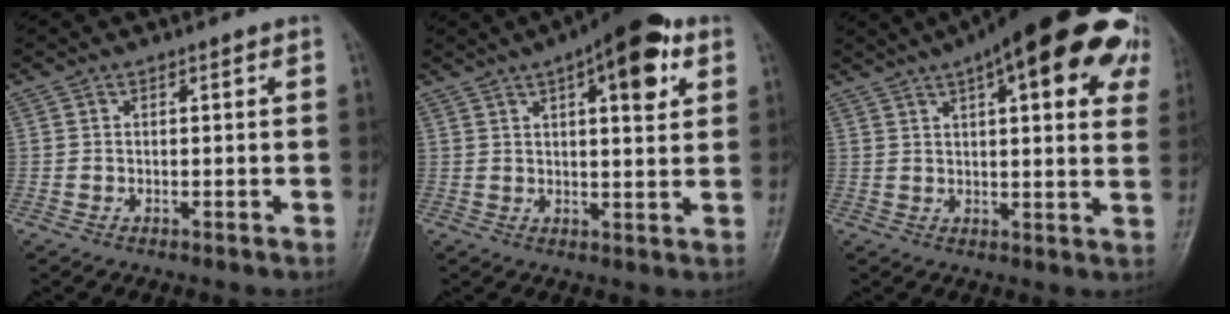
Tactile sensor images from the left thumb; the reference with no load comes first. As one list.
[{"total": 12.9, "force": [5.9, 4.6, 10.5], "torque": [-0.118, -0.005, 0.075]}, {"total": 26.1, "force": [13.1, 8.3, 21.0], "torque": [-0.239, 0.015, 0.167]}]